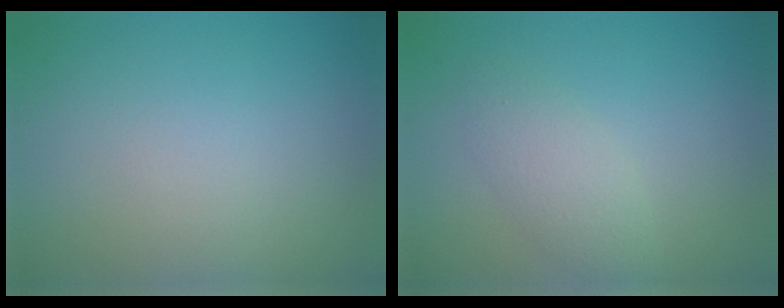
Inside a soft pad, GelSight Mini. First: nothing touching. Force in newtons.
{"total": 2.4, "press": 2.4, "slide": 0.2}